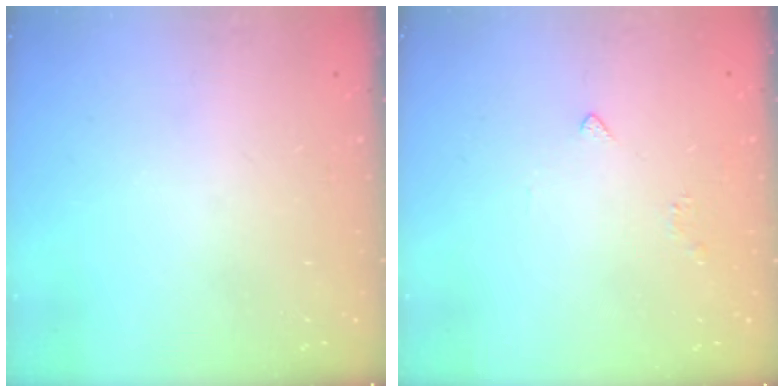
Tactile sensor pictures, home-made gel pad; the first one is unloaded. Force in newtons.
{"total": 2.0, "press": 1.9, "slide": 0.5}